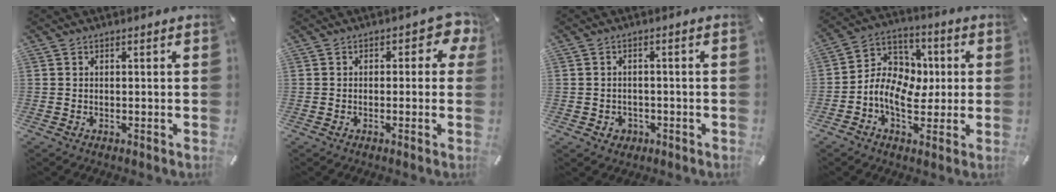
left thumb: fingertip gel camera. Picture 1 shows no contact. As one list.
[{"total": 4.1, "force": [0.5, 2.6, 3.1], "torque": [-0.038, 0.005, 0.002]}, {"total": 2.7, "force": [-0.9, 2.5, 0.8], "torque": [-0.008, 0.000, -0.020]}, {"total": 10.9, "force": [-2.2, 8.7, 6.2], "torque": [-0.131, 0.019, -0.039]}]